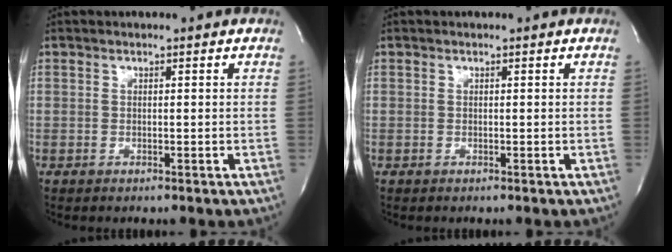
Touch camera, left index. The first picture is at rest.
{"total": 0.0}